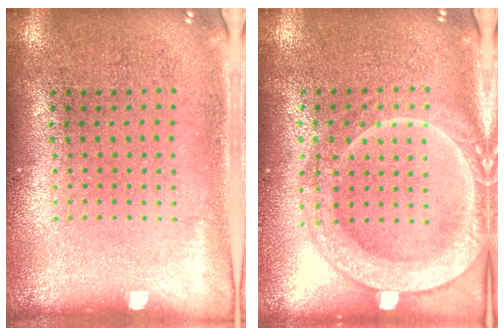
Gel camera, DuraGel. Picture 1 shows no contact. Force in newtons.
{"total": 2.0, "press": 1.9, "slide": 0.3}